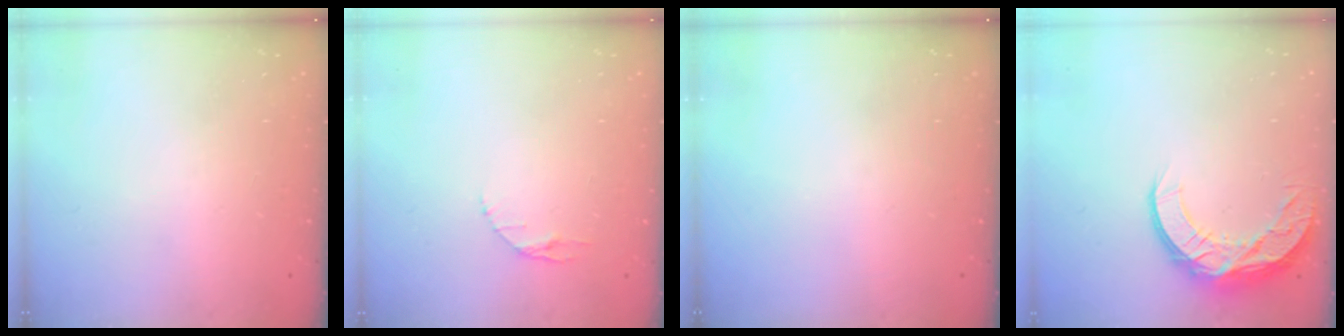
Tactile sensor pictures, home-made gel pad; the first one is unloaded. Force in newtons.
{"total": 2.9, "press": 2.9, "slide": 0.4}
{"total": 0.0}
{"total": 11.3, "press": 11.3, "slide": 0.7}